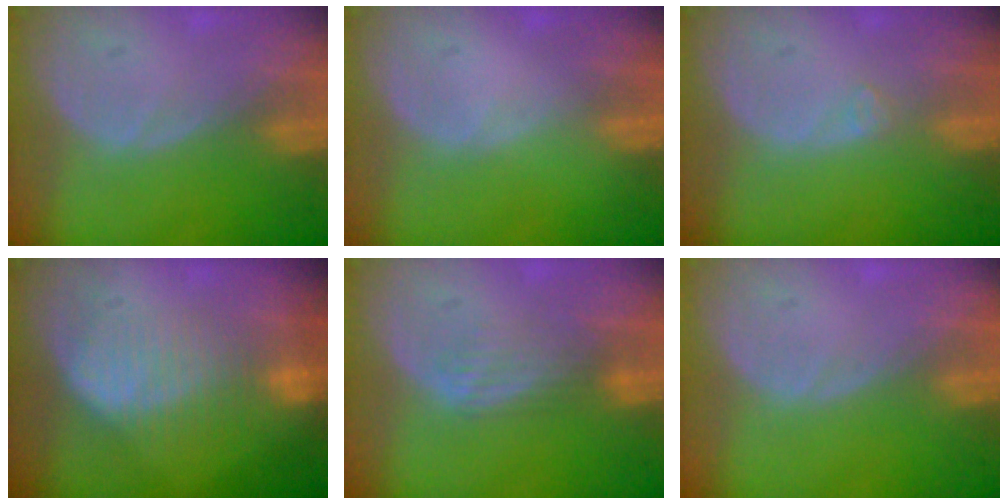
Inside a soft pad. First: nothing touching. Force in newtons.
{"total": 0.0}
{"total": 0.9, "press": 0.8, "slide": 0.2}
{"total": 6.9, "press": 6.8, "slide": 1.1}
{"total": 3.7, "press": 3.1, "slide": 2.0}
{"total": 0.0}